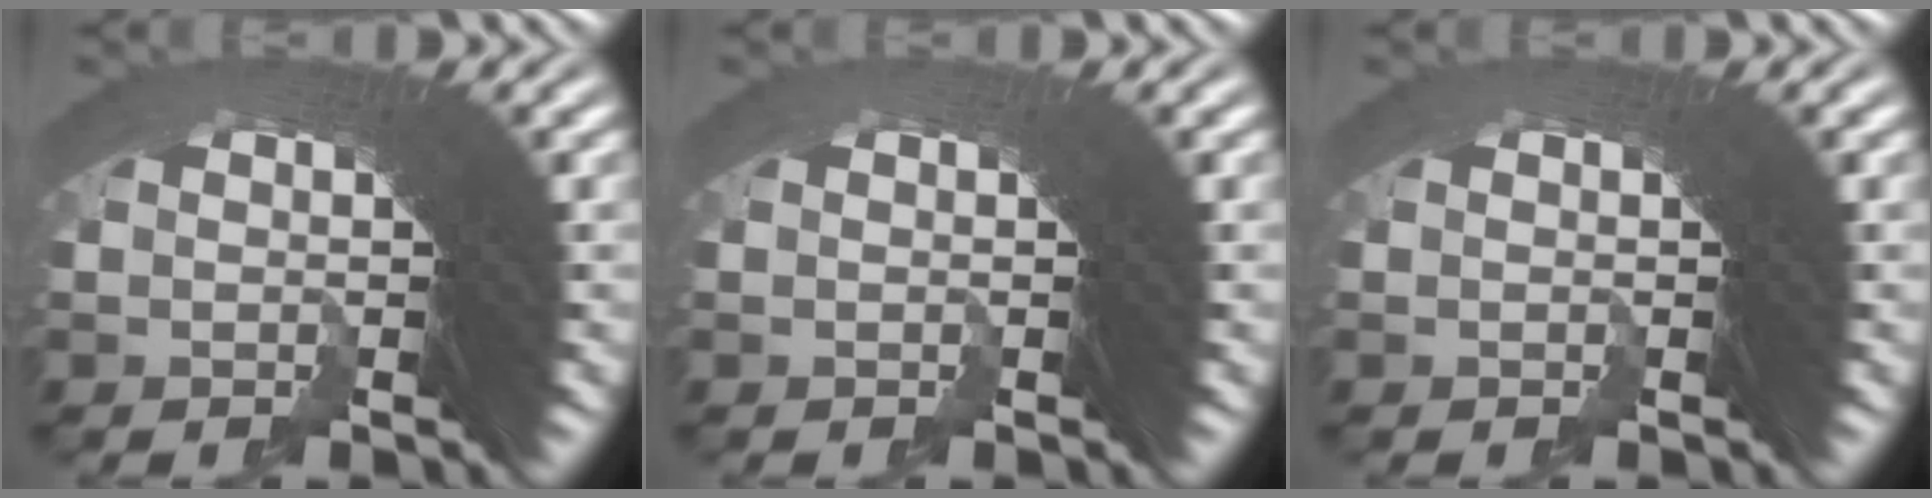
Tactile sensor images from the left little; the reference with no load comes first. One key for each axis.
{"total": 0.0}
{"total": 0.0}